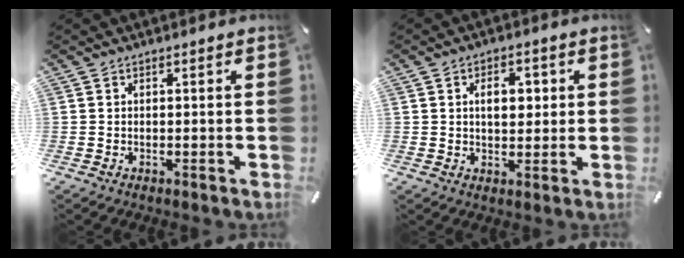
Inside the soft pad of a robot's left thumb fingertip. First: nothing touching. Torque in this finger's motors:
{"motor_torque": [1.16, 1.77, 0.40, -0.58, 0.23]}